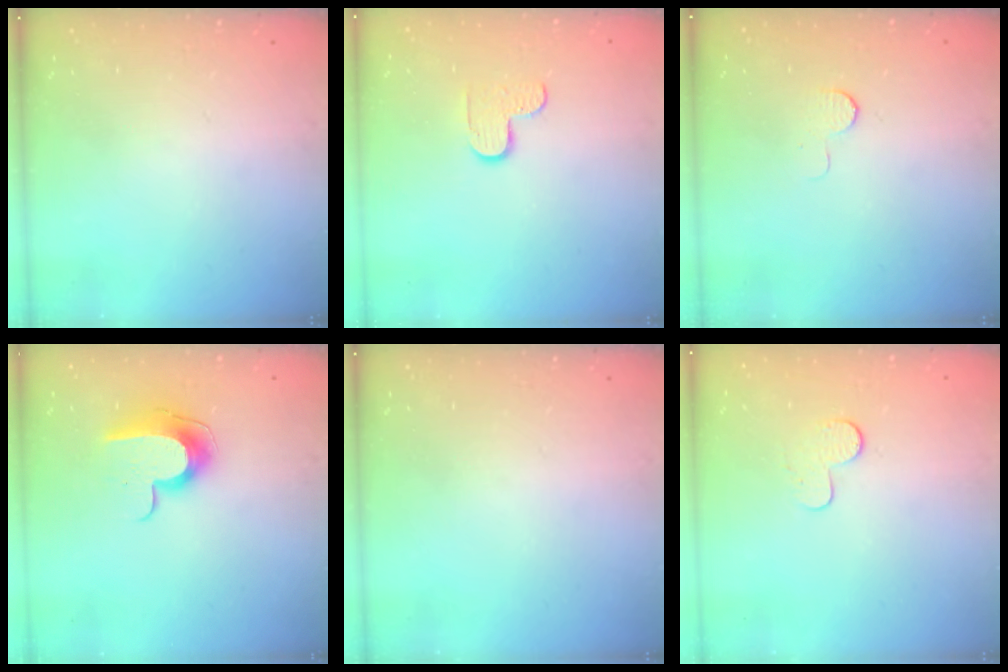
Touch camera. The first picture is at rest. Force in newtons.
{"total": 5.1, "press": 5.1, "slide": 0.5}
{"total": 3.7, "press": 3.7, "slide": 0.3}
{"total": 10.1, "press": 10.0, "slide": 1.0}
{"total": 0.0}
{"total": 5.0, "press": 5.0, "slide": 0.5}